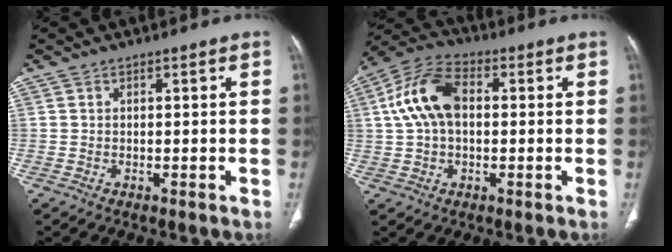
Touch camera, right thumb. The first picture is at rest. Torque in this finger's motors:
{"motor_torque": [-0.82, 0.82, 0.33, -0.15, 0.32]}